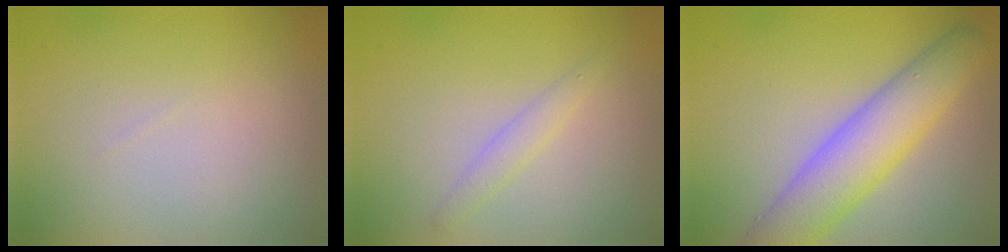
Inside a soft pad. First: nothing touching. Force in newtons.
{"total": 1.4, "press": 1.4, "slide": 0.0}
{"total": 6.9, "press": 6.8, "slide": 0.3}